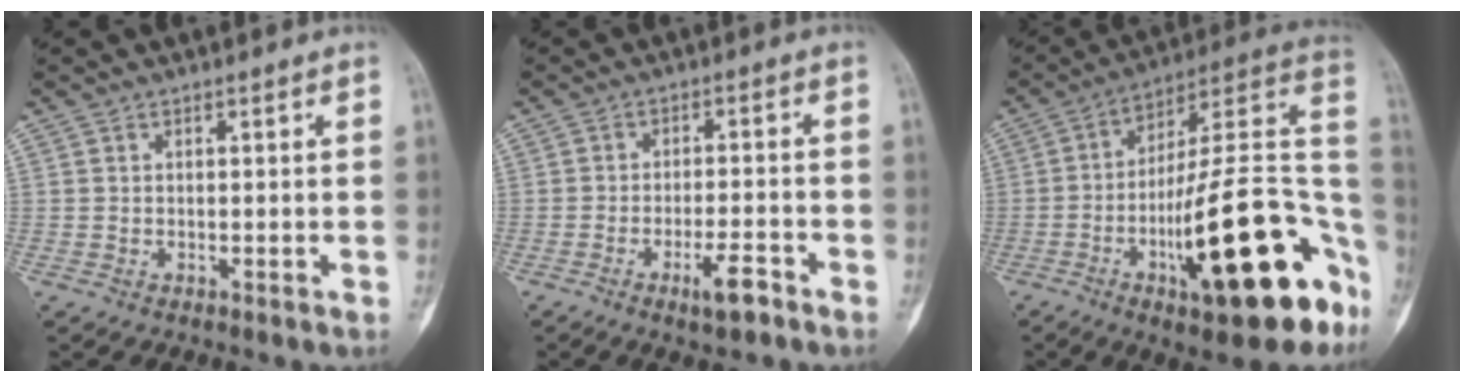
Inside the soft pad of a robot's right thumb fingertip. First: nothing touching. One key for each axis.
{"total": 5.3, "fx": -3.2, "fy": 1.3, "fz": 4.0, "tx": -0.070, "ty": 0.019, "tz": -0.051}
{"total": 29.2, "fx": -10.1, "fy": 8.5, "fz": 26.1, "tx": -0.320, "ty": 0.044, "tz": -0.148}